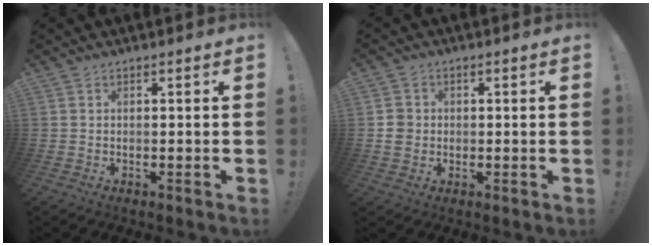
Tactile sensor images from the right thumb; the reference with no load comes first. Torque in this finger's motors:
{"motor_torque": [-0.09, 0.17, 0.00, 0.16, 0.03]}